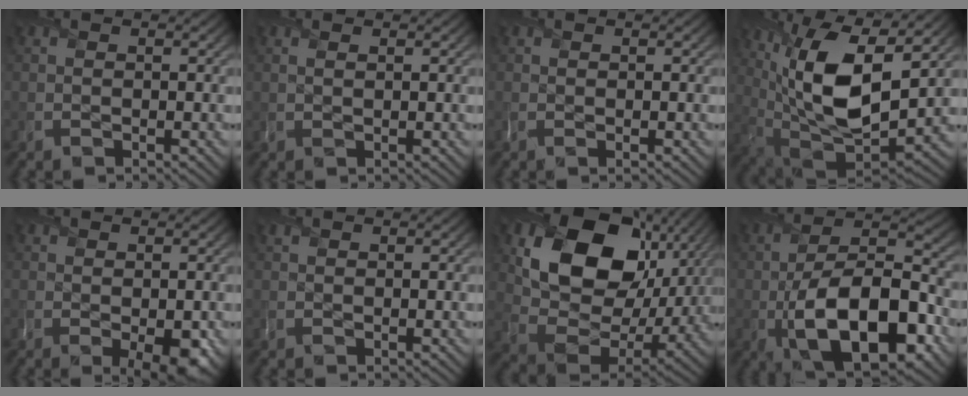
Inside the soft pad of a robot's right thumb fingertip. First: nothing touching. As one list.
[{"total": 0.9, "force": [0.6, 0.2, 0.6], "torque": [-0.008, -0.001, 0.006]}, {"total": 0.0}, {"total": 15.3, "force": [4.8, 6.4, 13.0], "torque": [-0.258, -0.002, 0.090]}, {"total": 3.6, "force": [-1.3, 1.4, 3.1], "torque": [-0.042, -0.016, -0.010]}, {"total": 0.0}, {"total": 17.2, "force": [7.1, 12.2, 9.8], "torque": [-0.190, -0.001, 0.137]}, {"total": 15.1, "force": [-5.2, 7.3, 12.2], "torque": [-0.202, -0.022, -0.092]}]